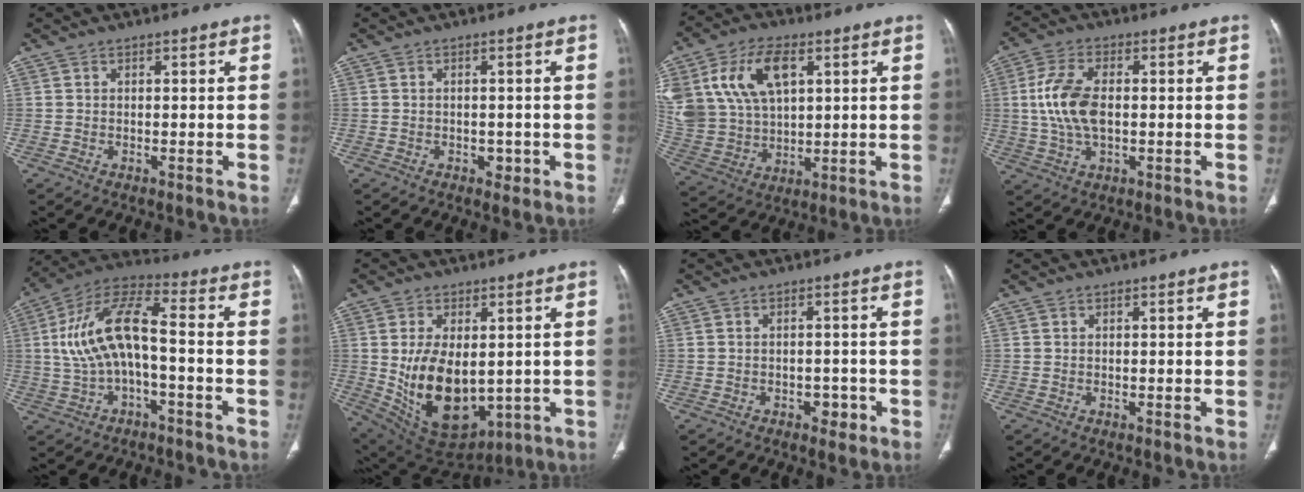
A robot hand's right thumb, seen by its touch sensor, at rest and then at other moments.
{"total": 1.7, "force": [-0.6, 1.3, 0.9], "torque": [-0.004, 0.002, -0.005]}
{"total": 19.9, "force": [7.2, 12.5, 13.7], "torque": [-0.279, -0.009, 0.145]}
{"total": 10.1, "force": [0.4, 5.5, 8.5], "torque": [-0.182, 0.006, 0.010]}
{"total": 13.4, "force": [-0.6, 6.0, 12.0], "torque": [-0.238, 0.047, -0.015]}
{"total": 16.9, "force": [-0.5, 10.0, 13.6], "torque": [-0.220, -0.017, 0.028]}
{"total": 2.7, "force": [-1.3, 1.9, 1.5], "torque": [-0.007, 0.008, -0.015]}
{"total": 0.0}